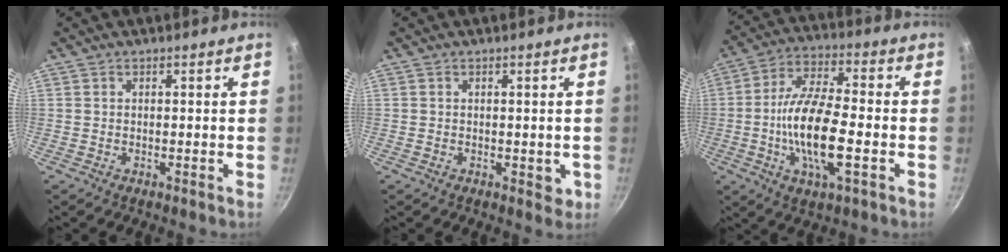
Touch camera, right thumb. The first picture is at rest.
{"total": 2.1, "force": [-0.2, 1.5, 1.5], "torque": [-0.014, -0.004, -0.002]}
{"total": 15.2, "force": [-3.2, 5.3, 13.9], "torque": [-0.257, 0.023, -0.068]}